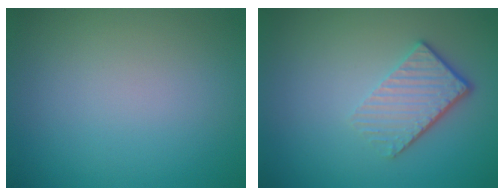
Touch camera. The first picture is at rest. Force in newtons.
{"total": 4.2, "press": 2.8, "slide": 3.1}